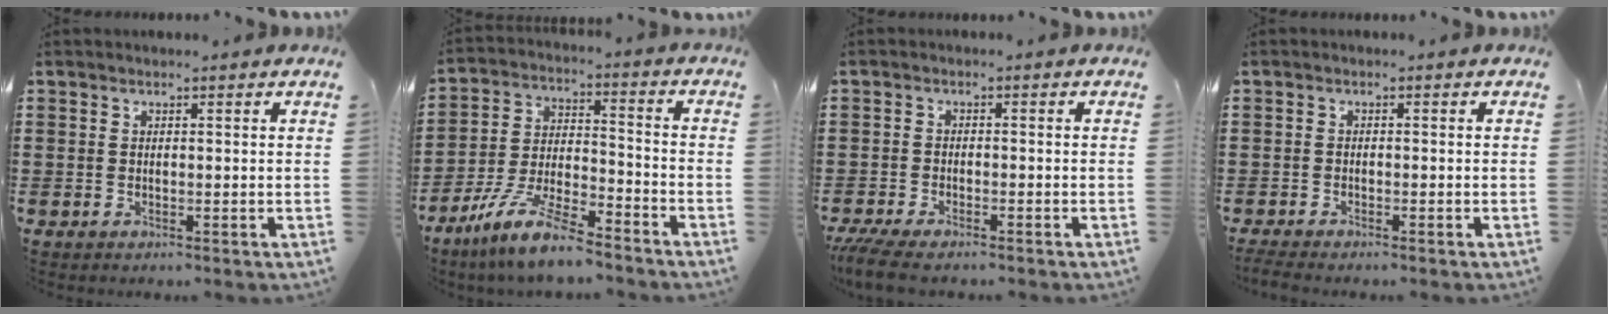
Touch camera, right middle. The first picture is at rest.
{"total": 9.9, "force": [-8.4, 1.0, 5.1], "torque": [-0.112, 0.009, -0.168]}
{"total": 3.5, "force": [-3.2, 0.2, 1.5], "torque": [-0.045, -0.014, -0.066]}
{"total": 1.1, "force": [-1.1, -0.1, 0.3], "torque": [-0.015, -0.006, -0.023]}